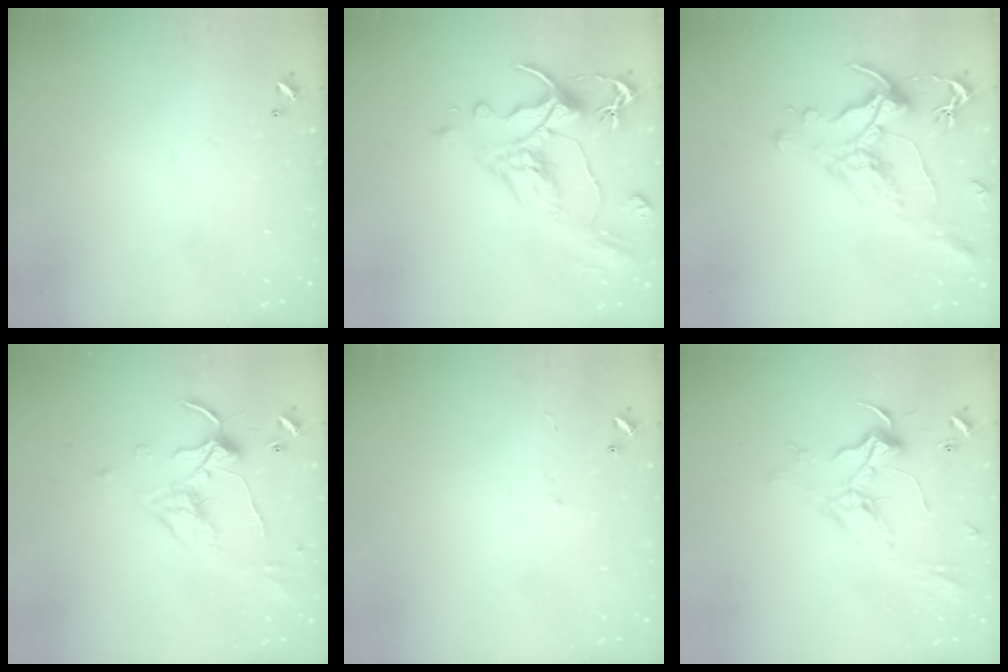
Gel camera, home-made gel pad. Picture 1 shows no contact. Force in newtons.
{"total": 1.5, "press": 0.2, "slide": 1.5}
{"total": 1.6, "press": 1.0, "slide": 1.3}
{"total": 1.2, "press": 0.8, "slide": 0.8}
{"total": 0.6, "press": 0.0, "slide": 0.6}
{"total": 2.3, "press": 2.2, "slide": 0.9}